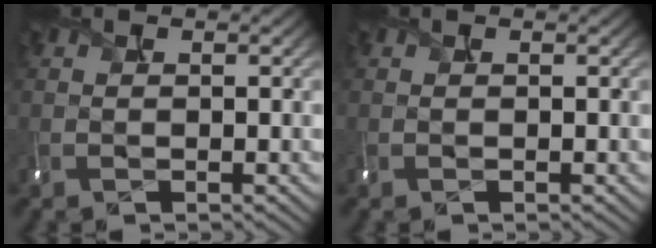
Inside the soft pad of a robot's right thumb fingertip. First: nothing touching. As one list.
[{"total": 0.0}]